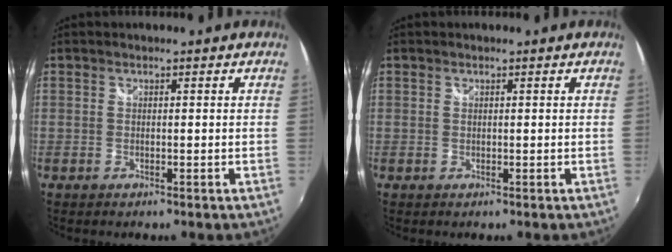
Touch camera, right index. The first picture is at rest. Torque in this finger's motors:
{"motor_torque": [0.10, 0.28, -0.04, 0.00]}